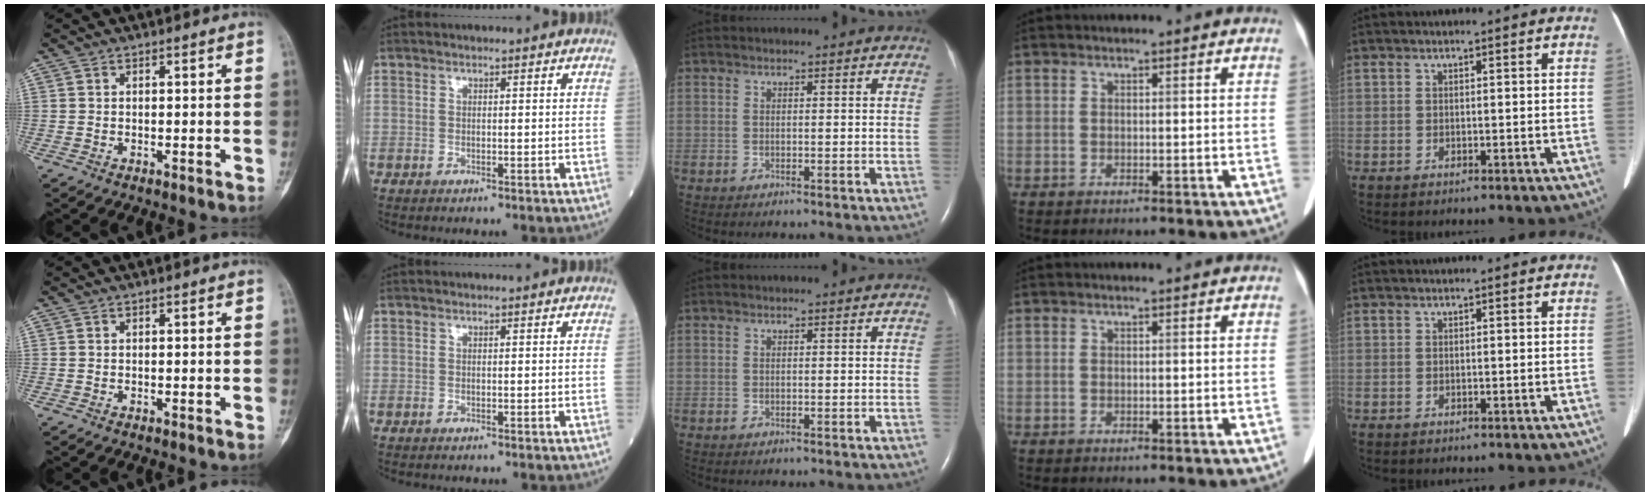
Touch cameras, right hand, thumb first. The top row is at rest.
{}